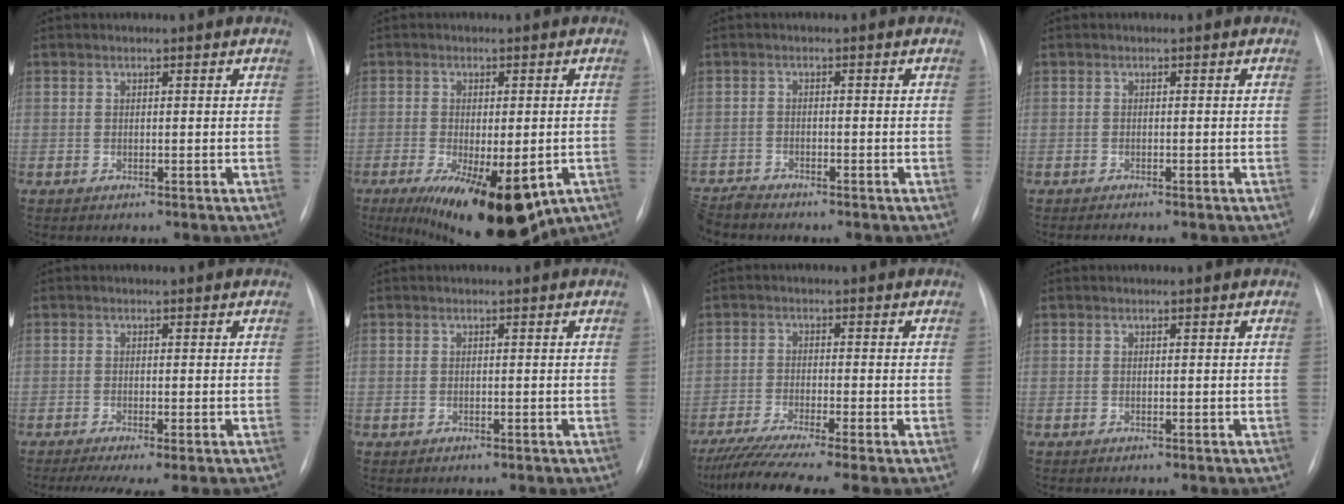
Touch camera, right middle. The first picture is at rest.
{"total": 18.3, "force": [-9.4, 7.0, 14.1], "torque": [-0.183, -0.030, -0.125]}
{"total": 3.9, "force": [-3.9, 0.1, 0.2], "torque": [0.001, -0.017, -0.074]}
{"total": 3.0, "force": [-2.5, 0.0, 1.6], "torque": [-0.014, -0.002, -0.030]}
{"total": 5.5, "force": [-3.6, 0.7, 4.1], "torque": [-0.061, -0.017, -0.059]}
{"total": 0.0}
{"total": 10.6, "force": [-8.3, -0.7, 6.6], "torque": [-0.103, -0.026, -0.131]}
{"total": 0.0}